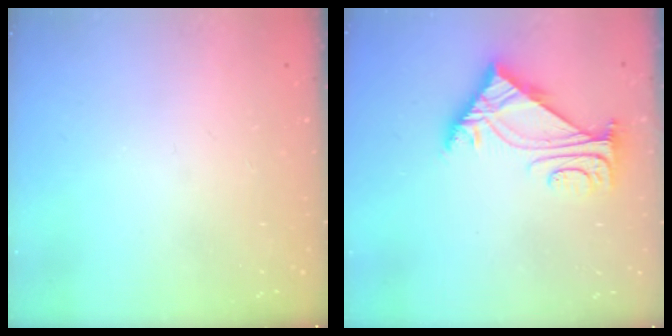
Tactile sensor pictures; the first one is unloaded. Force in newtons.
{"total": 6.1, "press": 6.0, "slide": 1.1}